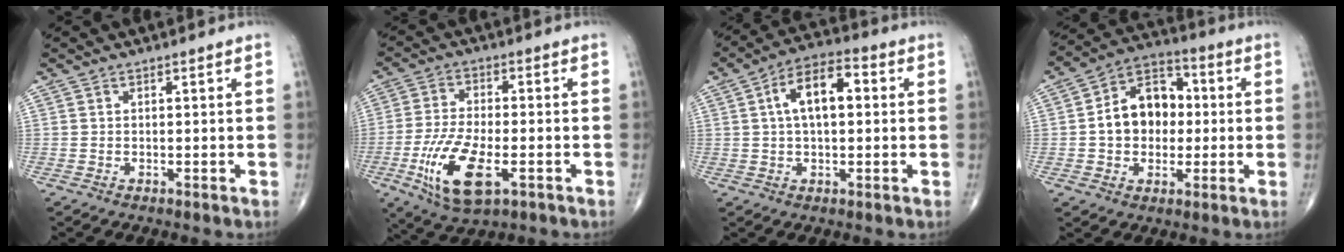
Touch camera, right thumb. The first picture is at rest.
{"total": 13.2, "force": [-4.5, 5.5, 11.1], "torque": [-0.226, 0.000, -0.077]}
{"total": 10.1, "force": [1.8, 5.1, 8.5], "torque": [-0.137, 0.021, 0.020]}
{"total": 12.8, "force": [0.2, 9.6, 8.5], "torque": [-0.100, 0.028, -0.006]}